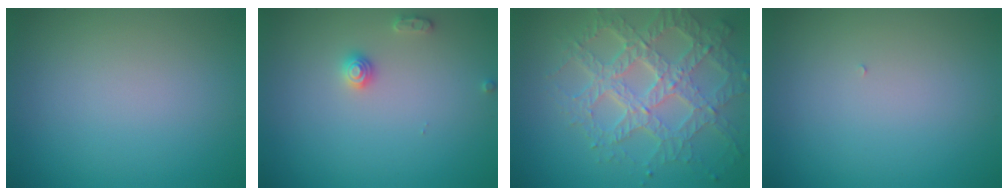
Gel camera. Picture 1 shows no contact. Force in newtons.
{"total": 1.4, "press": 1.4, "slide": 0.1}
{"total": 7.2, "press": 5.0, "slide": 5.1}
{"total": 0.0}